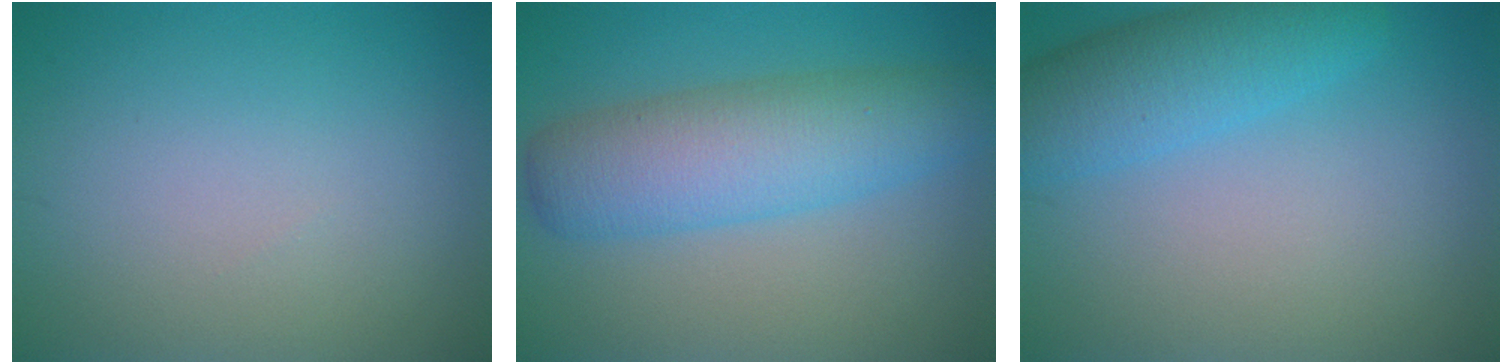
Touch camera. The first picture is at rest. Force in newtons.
{"total": 7.0, "press": 7.0, "slide": 0.0}
{"total": 5.1, "press": 5.1, "slide": 0.2}